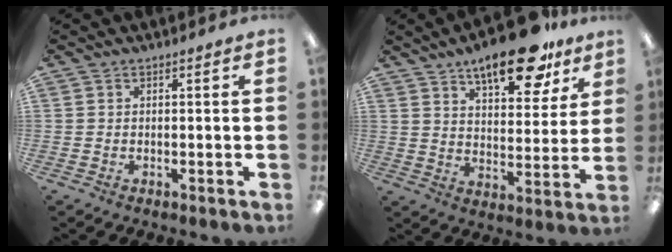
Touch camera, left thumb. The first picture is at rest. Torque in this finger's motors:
{"motor_torque": [0.19, 0.42, 1.51, -1.26, 0.12]}